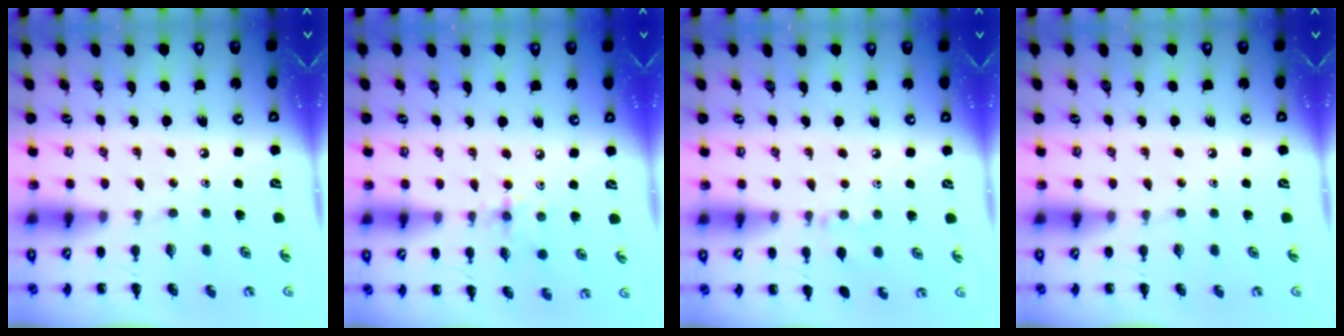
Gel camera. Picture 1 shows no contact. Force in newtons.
{"total": 2.4, "press": 2.4, "slide": 0.5}
{"total": 5.0, "press": 4.7, "slide": 1.6}
{"total": 0.0}